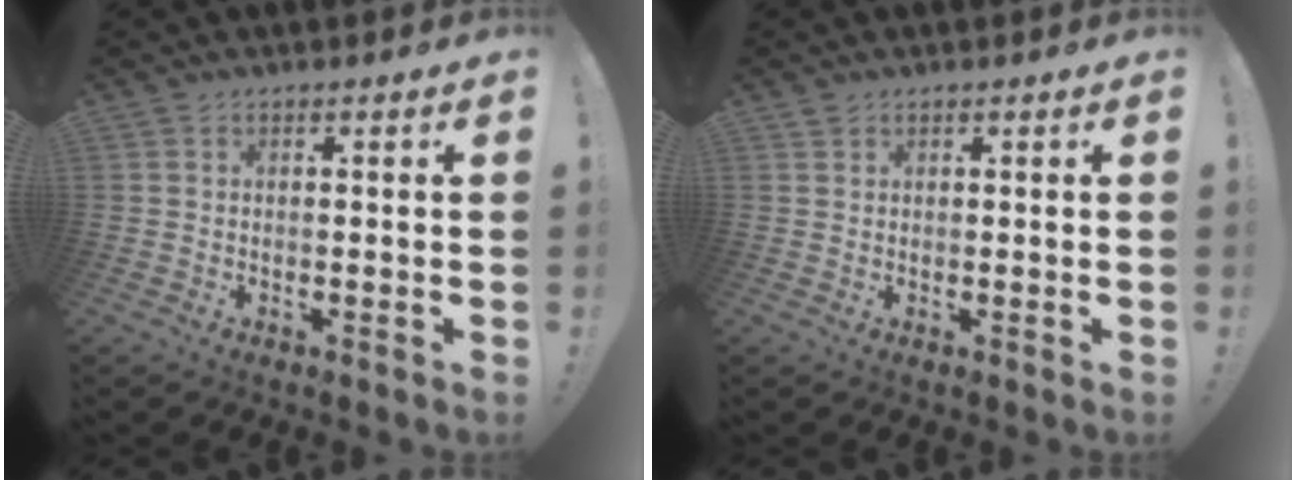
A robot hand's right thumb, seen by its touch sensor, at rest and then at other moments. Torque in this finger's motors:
{"motor_torque": [-0.16, 0.07, 0.20, 0.01, -0.01]}